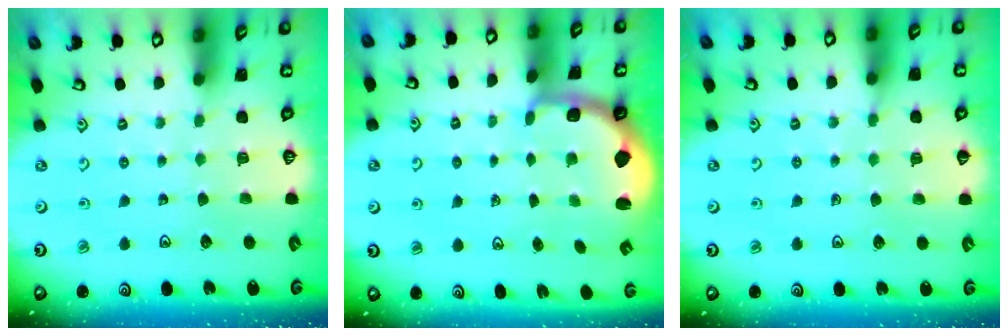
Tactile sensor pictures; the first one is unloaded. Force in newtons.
{"total": 2.3, "press": 1.3, "slide": 1.8}
{"total": 3.1, "press": 3.0, "slide": 0.4}